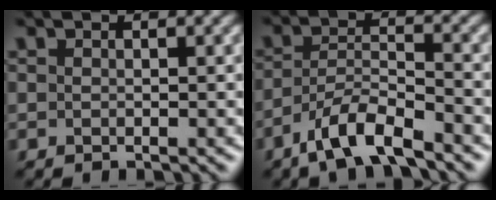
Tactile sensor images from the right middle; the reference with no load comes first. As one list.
[{"total": 5.5, "force": [-4.1, 1.4, 3.4], "torque": [-0.063, 0.001, -0.080]}]